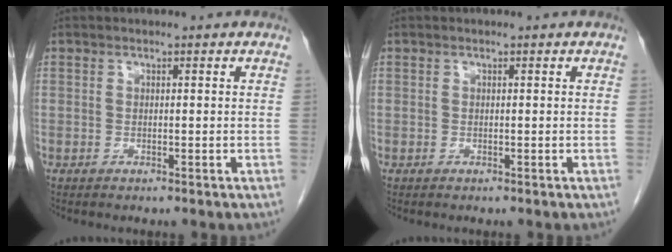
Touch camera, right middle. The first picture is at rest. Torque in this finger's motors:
{"motor_torque": [0.00, 0.00, 0.00, 0.00]}